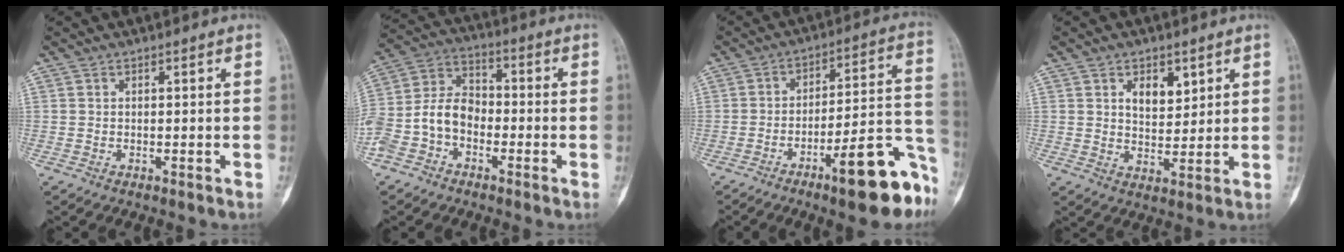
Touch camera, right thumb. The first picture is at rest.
{"total": 11.2, "force": [-3.9, 8.1, 6.7], "torque": [-0.131, 0.046, -0.085]}
{"total": 17.4, "force": [-9.3, 4.2, 14.0], "torque": [-0.149, 0.076, -0.134]}
{"total": 6.1, "force": [2.8, 3.6, 4.0], "torque": [-0.041, -0.021, 0.049]}